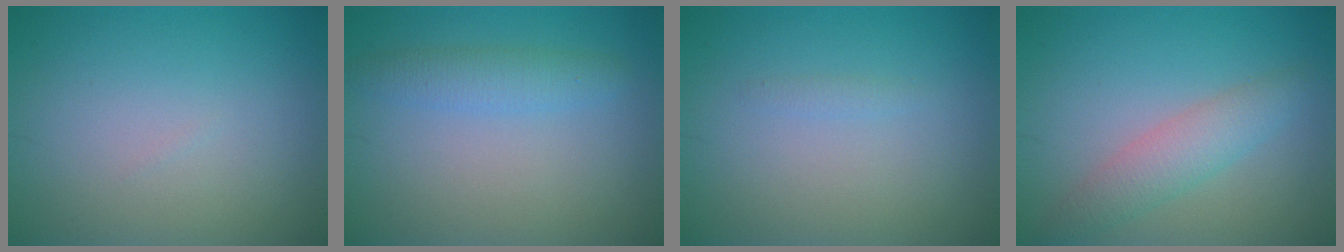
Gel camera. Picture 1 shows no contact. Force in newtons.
{"total": 2.3, "press": 2.3, "slide": 0.2}
{"total": 0.6, "press": 0.6, "slide": 0.1}
{"total": 3.0, "press": 3.0, "slide": 0.1}